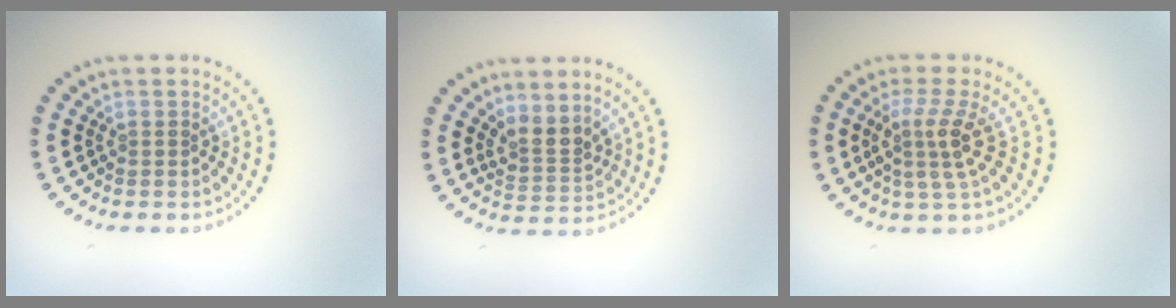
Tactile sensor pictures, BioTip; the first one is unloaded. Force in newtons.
{"total": 2.5, "press": 1.9, "slide": 1.7}
{"total": 3.0, "press": 2.2, "slide": 2.0}